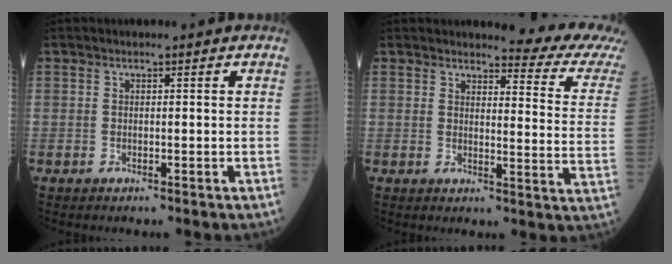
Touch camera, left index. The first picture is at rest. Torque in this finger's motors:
{"motor_torque": [0.34, -0.39, 0.06, 0.03]}